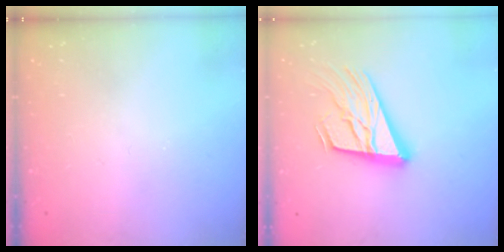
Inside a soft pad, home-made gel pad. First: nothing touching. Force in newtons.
{"total": 20.4, "press": 19.9, "slide": 4.5}